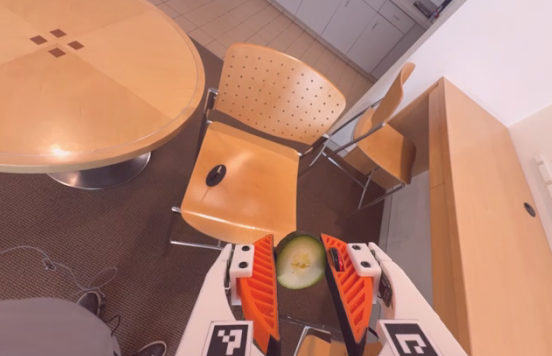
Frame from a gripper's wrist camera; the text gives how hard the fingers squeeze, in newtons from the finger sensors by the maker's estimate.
{"total": 6.8, "left": 6.7, "right": 6.9}